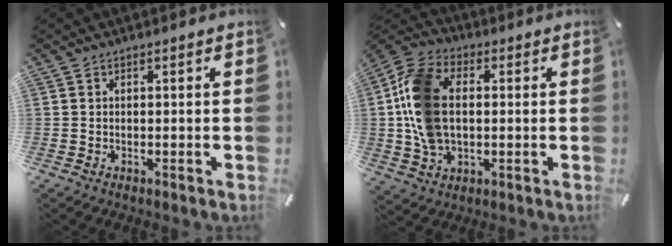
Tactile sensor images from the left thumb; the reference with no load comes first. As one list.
[{"total": 14.4, "force": [0.3, 10.1, 10.3], "torque": [-0.230, 0.014, 0.010]}]